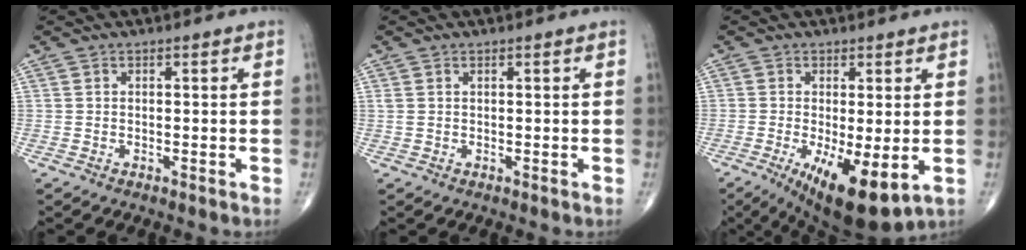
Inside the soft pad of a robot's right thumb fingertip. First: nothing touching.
{"total": 0.8, "force": [0.4, 0.4, 0.6], "torque": [-0.014, 0.010, 0.013]}
{"total": 11.6, "force": [-3.2, 3.8, 10.4], "torque": [-0.164, -0.024, -0.037]}